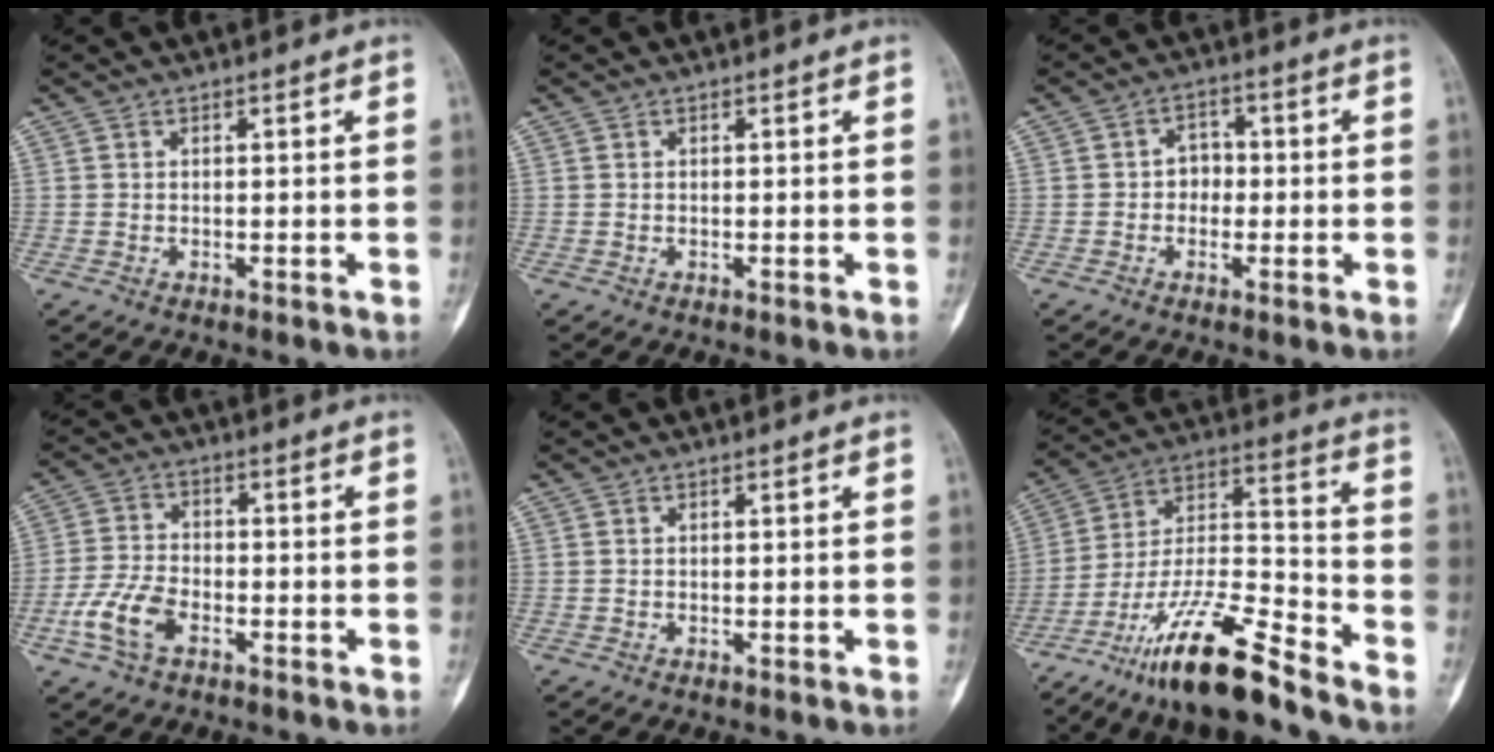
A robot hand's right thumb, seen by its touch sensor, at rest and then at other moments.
{"total": 0.0}
{"total": 3.6, "force": [-0.5, 3.1, 1.8], "torque": [0.000, 0.014, -0.019]}
{"total": 8.0, "force": [-3.7, 4.4, 5.6], "torque": [-0.124, 0.017, -0.074]}
{"total": 0.0}
{"total": 18.5, "force": [-13.8, 3.3, 11.9], "torque": [-0.224, 0.078, -0.250]}